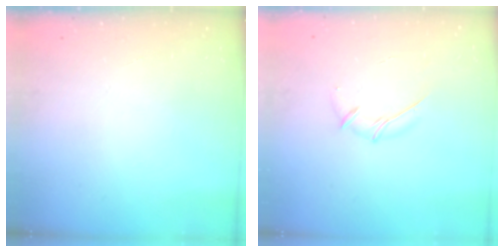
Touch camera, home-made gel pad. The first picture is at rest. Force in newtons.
{"total": 7.2, "press": 7.2, "slide": 1.0}